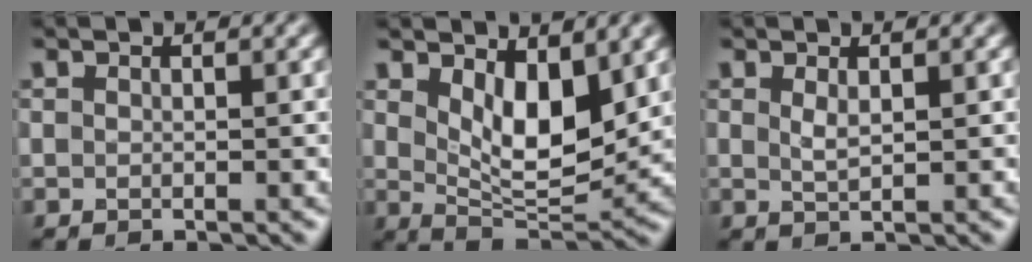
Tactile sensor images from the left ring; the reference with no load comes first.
{"total": 6.2, "force": [2.3, 3.0, 4.9], "torque": [-0.085, -0.018, 0.043]}
{"total": 1.2, "force": [0.5, 0.3, 1.0], "torque": [-0.022, -0.002, 0.012]}